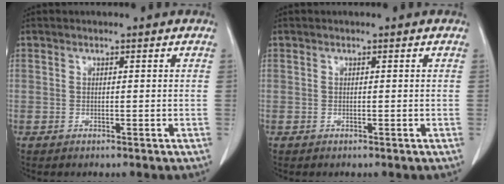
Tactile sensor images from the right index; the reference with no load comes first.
{"total": 0.0}